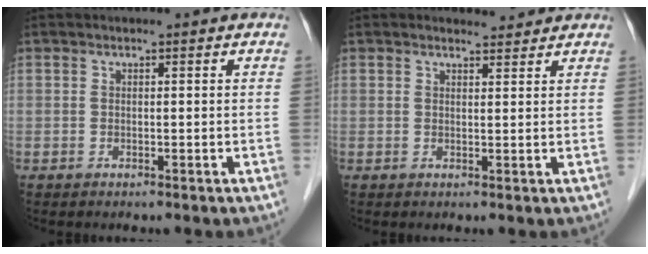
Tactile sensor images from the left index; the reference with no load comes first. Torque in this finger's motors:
{"motor_torque": [0.53, -0.65, 0.12, 0.01]}